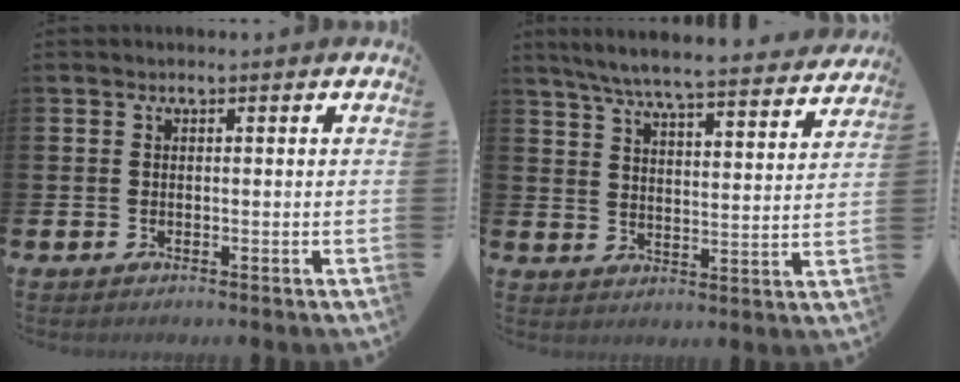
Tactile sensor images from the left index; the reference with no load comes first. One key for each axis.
{"total": 6.9, "fx": 6.4, "fy": 0.2, "fz": 2.3, "tx": -0.065, "ty": -0.047, "tz": 0.109}